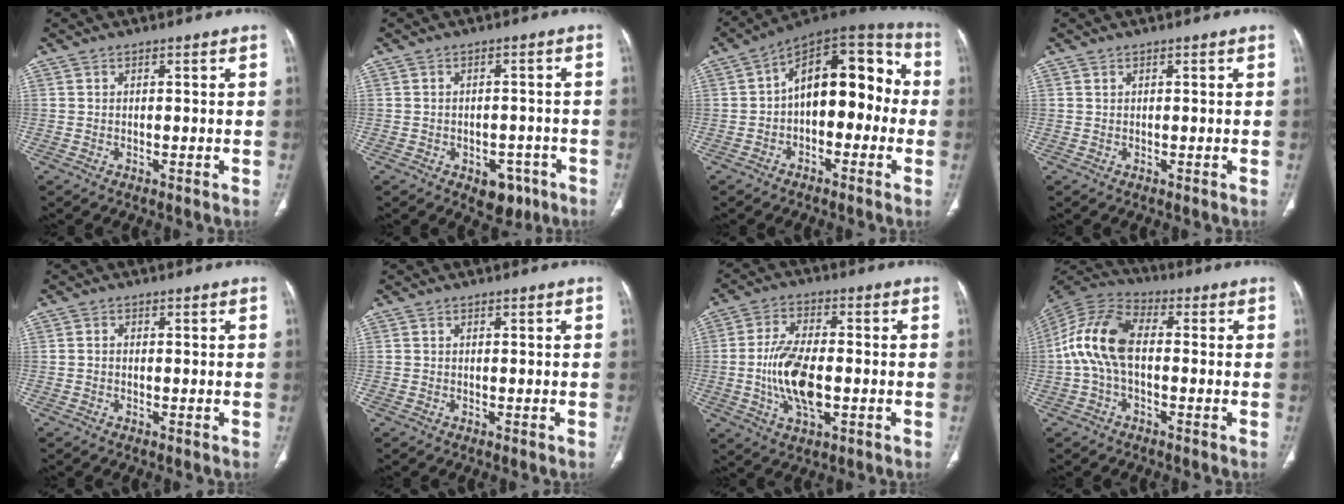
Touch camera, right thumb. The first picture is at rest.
{"total": 6.0, "force": [-3.1, 4.0, 3.3], "torque": [-0.016, 0.020, -0.033]}
{"total": 16.5, "force": [-0.7, 9.7, 13.4], "torque": [-0.145, 0.056, -0.025]}
{"total": 0.0}
{"total": 0.7, "force": [-0.2, 0.6, 0.4], "torque": [-0.002, 0.002, -0.006]}
{"total": 0.0}
{"total": 12.1, "force": [-1.8, 5.7, 10.5], "torque": [-0.204, 0.005, -0.034]}
{"total": 12.0, "force": [-0.4, 6.6, 9.9], "torque": [-0.203, 0.033, -0.018]}